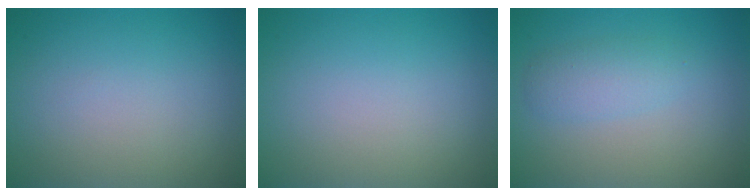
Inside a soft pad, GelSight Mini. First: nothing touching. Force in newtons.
{"total": 0.0}
{"total": 2.2, "press": 2.2, "slide": 0.0}